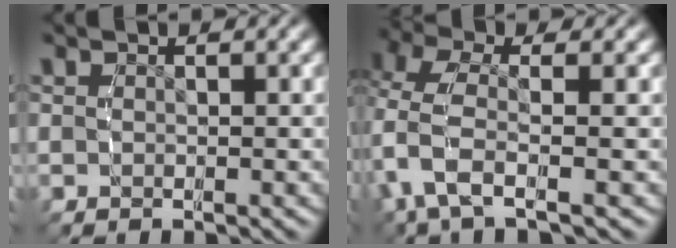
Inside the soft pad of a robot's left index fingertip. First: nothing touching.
{"total": 5.5, "force": [-0.1, 3.6, 4.2], "torque": [-0.127, -0.010, -0.005]}